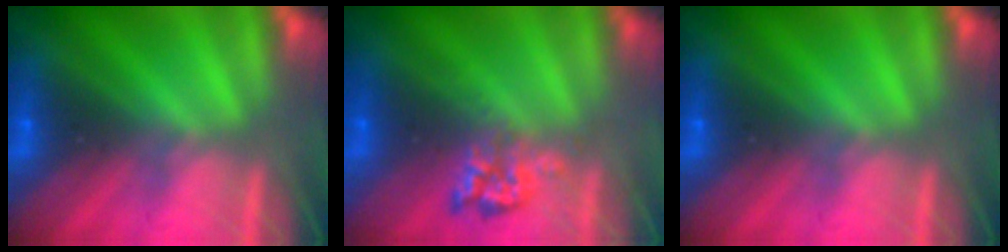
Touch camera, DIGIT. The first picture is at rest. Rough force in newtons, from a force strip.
{"total": 2.4}
{"total": 0.0}